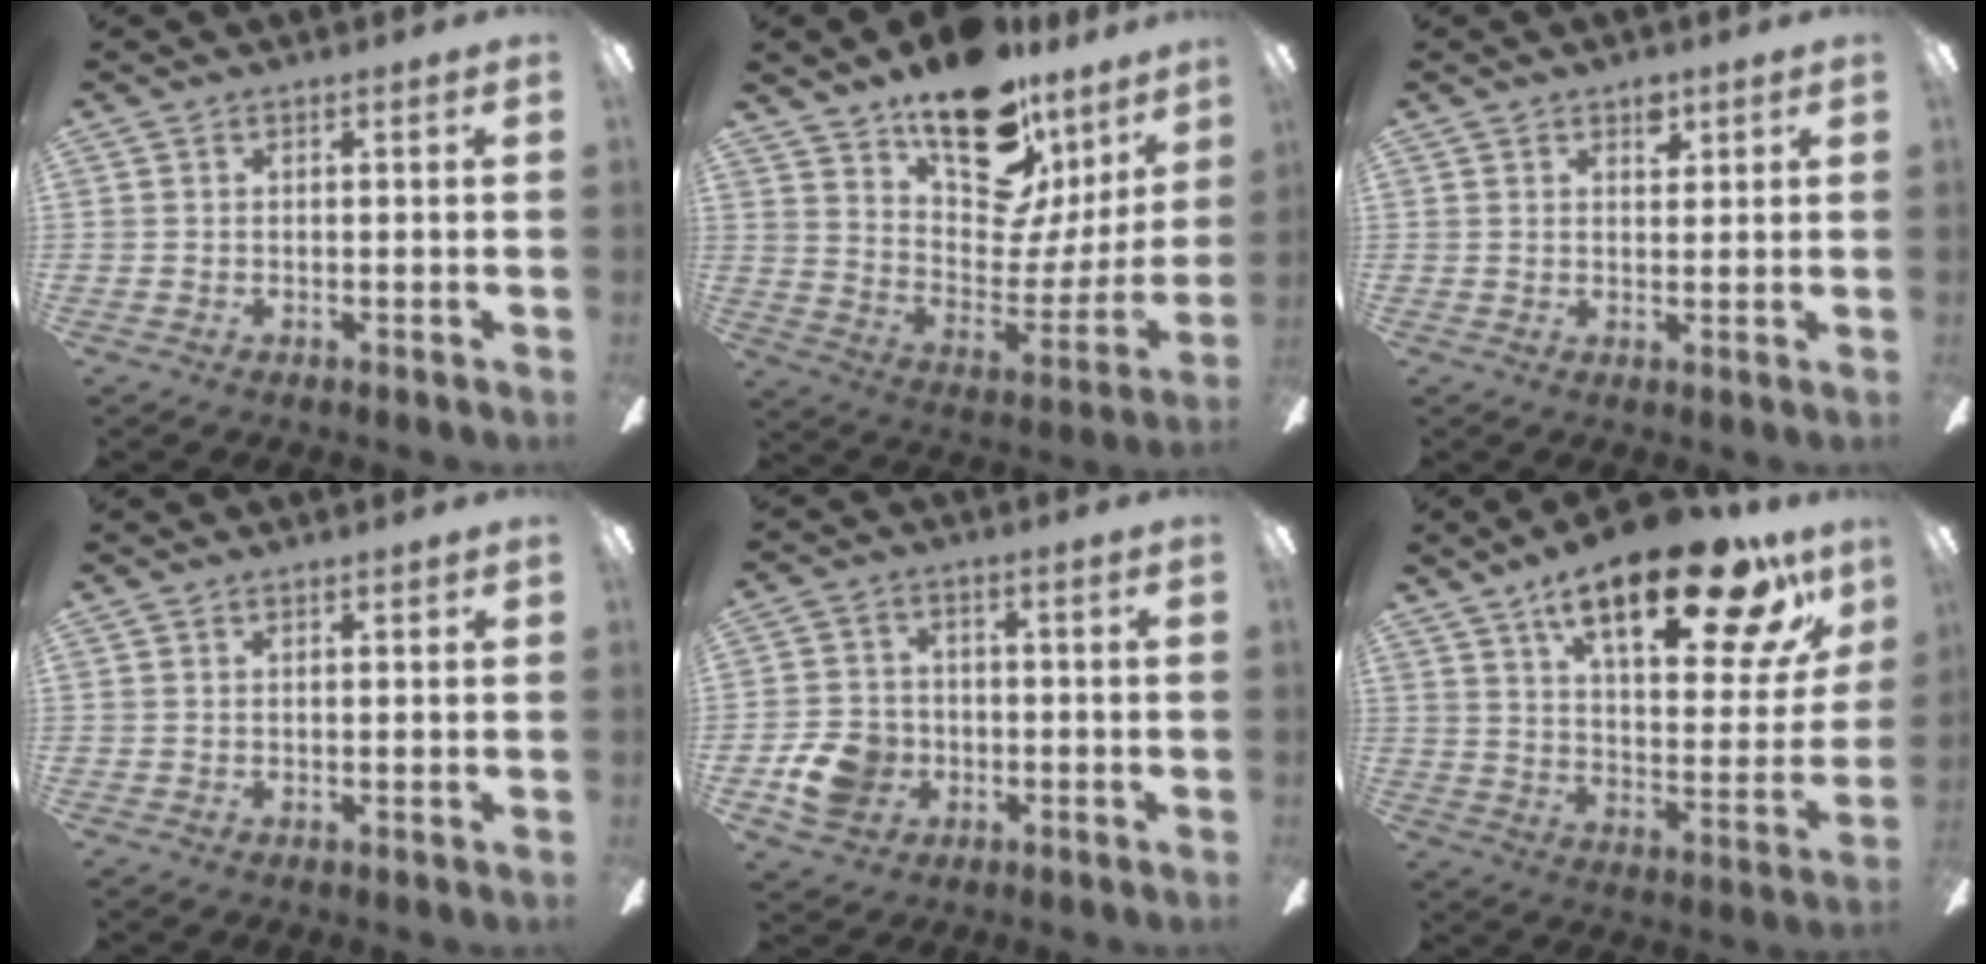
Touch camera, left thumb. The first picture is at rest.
{"total": 20.3, "force": [14.7, 9.4, 10.4], "torque": [-0.154, -0.112, 0.261]}
{"total": 4.1, "force": [2.6, 2.4, 2.1], "torque": [-0.015, -0.010, 0.041]}
{"total": 1.1, "force": [0.9, 0.3, 0.5], "torque": [-0.004, -0.003, 0.014]}
{"total": 9.2, "force": [-2.8, 7.7, 4.2], "torque": [-0.087, 0.020, -0.051]}
{"total": 25.0, "force": [15.9, 8.3, 17.4], "torque": [-0.258, -0.090, 0.252]}